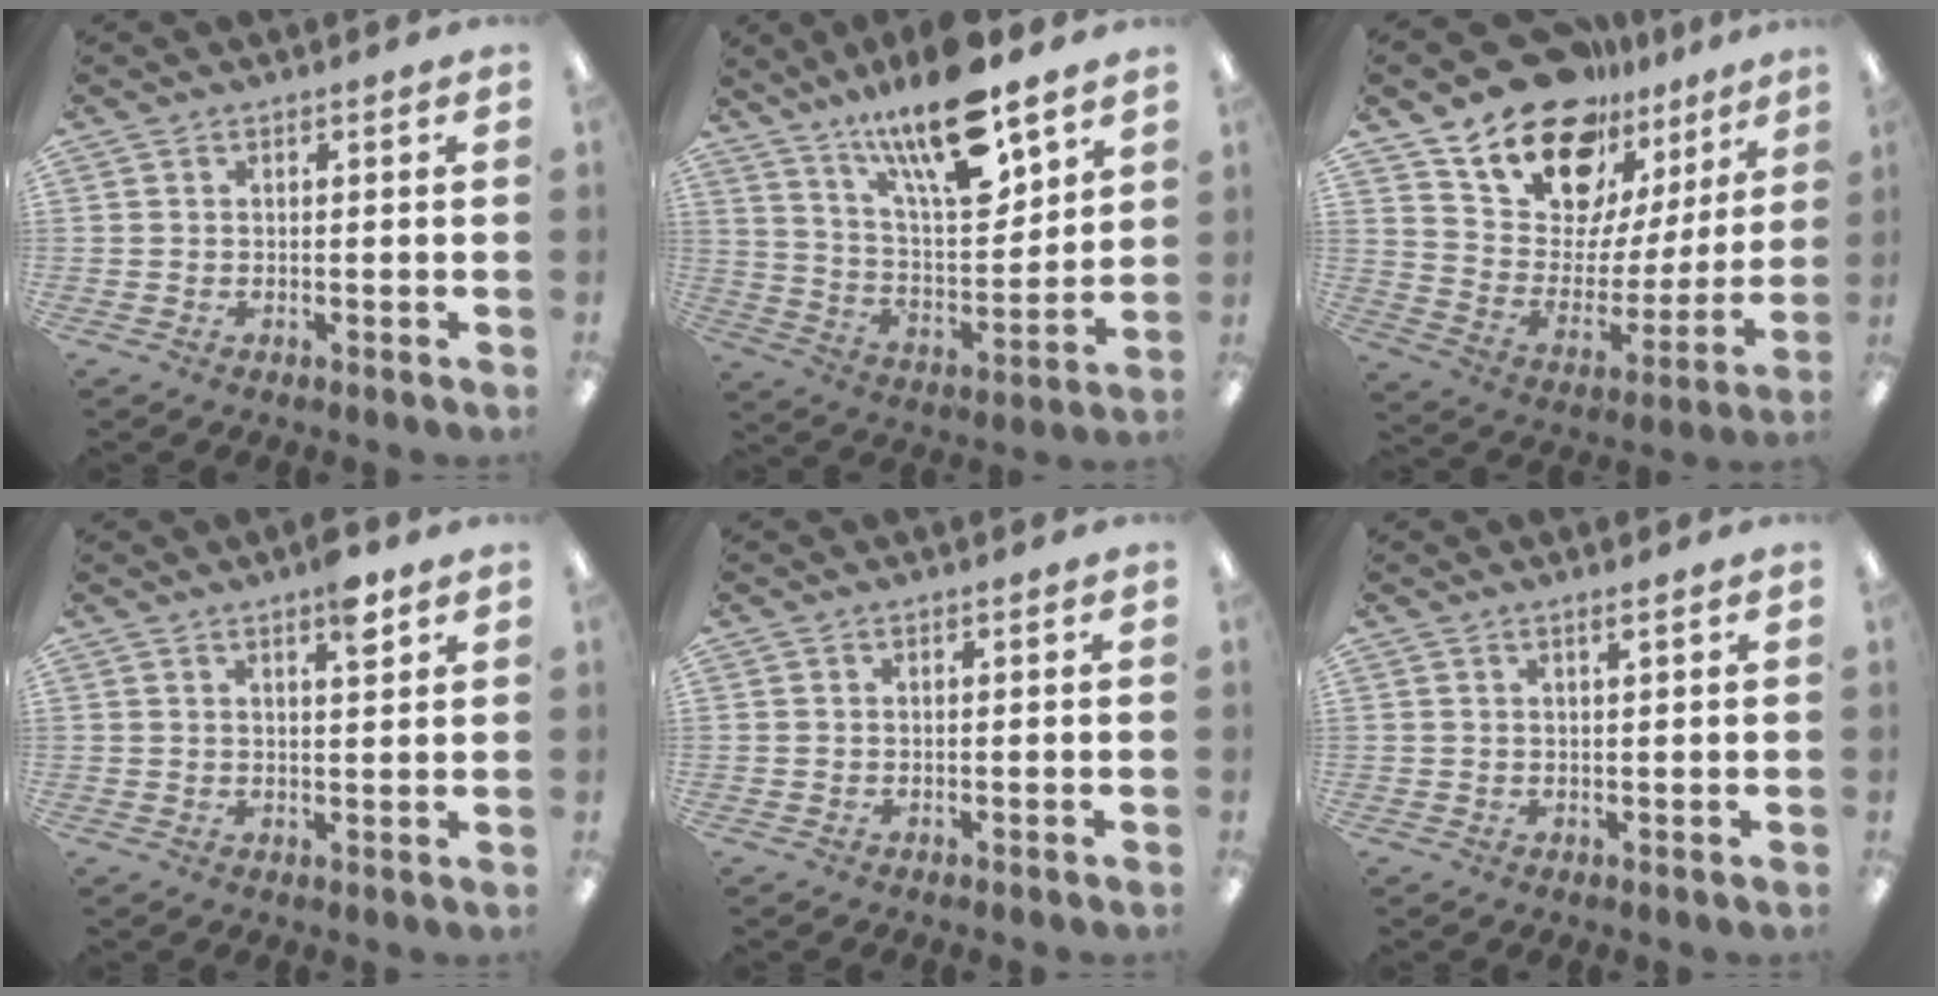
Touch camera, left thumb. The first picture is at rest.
{"total": 19.3, "force": [14.1, 5.5, 12.0], "torque": [-0.208, -0.087, 0.235]}
{"total": 18.9, "force": [14.5, 10.1, 6.7], "torque": [-0.133, -0.107, 0.261]}
{"total": 5.4, "force": [3.5, 1.5, 3.8], "torque": [-0.051, -0.013, 0.055]}
{"total": 0.0}
{"total": 1.3, "force": [1.0, 0.0, 0.8], "torque": [-0.019, -0.002, 0.017]}